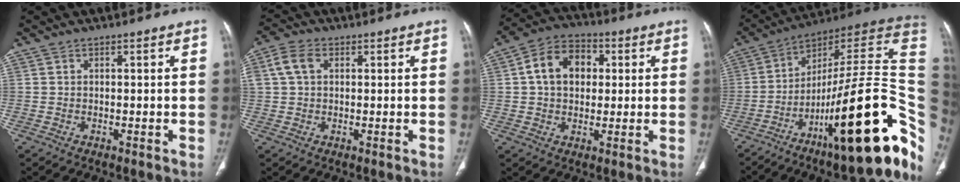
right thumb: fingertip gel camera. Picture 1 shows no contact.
{"total": 5.0, "force": [1.3, 3.4, 3.4], "torque": [-0.076, 0.014, 0.024]}
{"total": 10.9, "force": [1.9, 8.0, 7.2], "torque": [-0.095, 0.015, 0.025]}
{"total": 32.2, "force": [-10.6, 7.9, 29.3], "torque": [-0.354, 0.062, -0.157]}